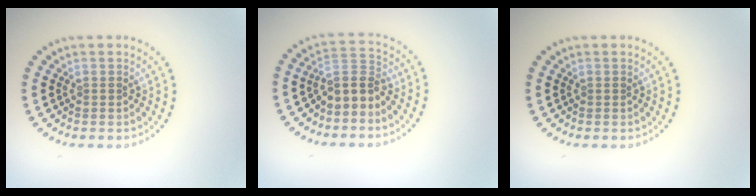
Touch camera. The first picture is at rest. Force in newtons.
{"total": 3.1, "press": 2.5, "slide": 1.8}
{"total": 0.0}